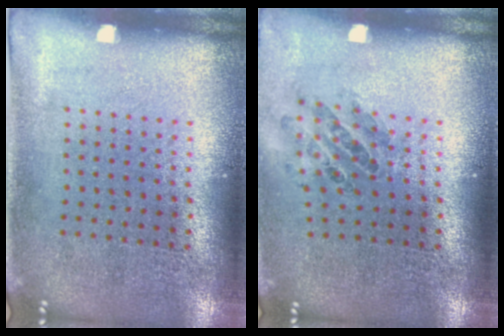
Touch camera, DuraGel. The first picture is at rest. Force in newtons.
{"total": 0.9, "press": 0.9, "slide": 0.0}